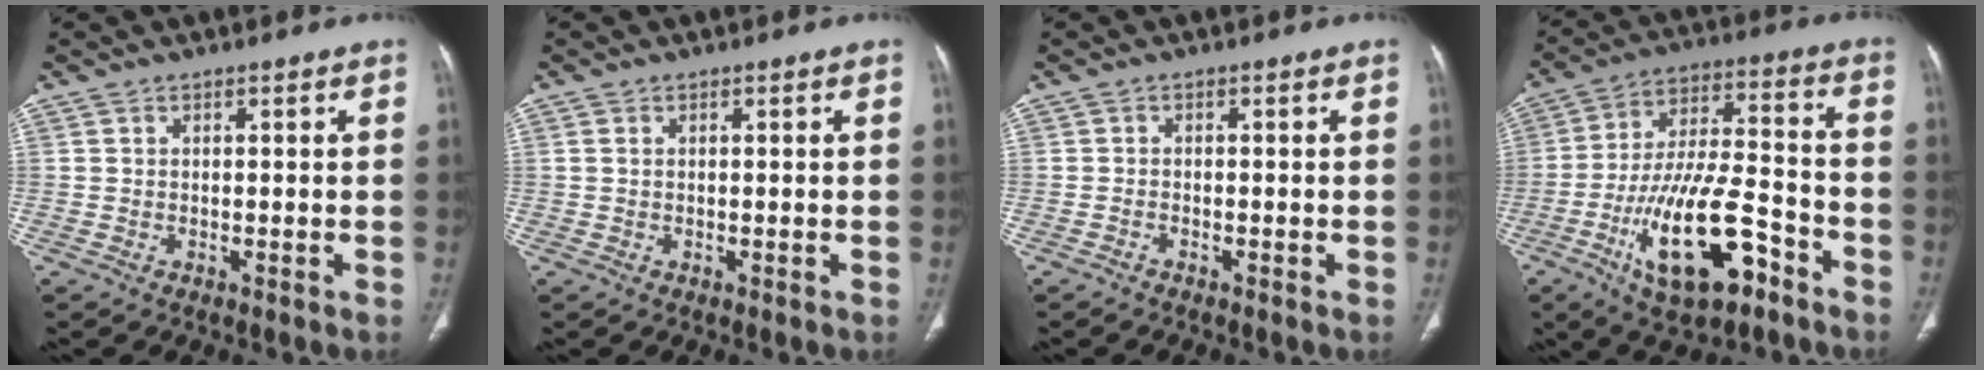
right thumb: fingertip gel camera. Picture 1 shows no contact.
{"total": 0.6, "force": [0.2, 0.4, 0.5], "torque": [-0.012, 0.003, 0.005]}
{"total": 0.6, "force": [-0.5, 0.1, 0.1], "torque": [-0.006, 0.002, -0.012]}
{"total": 19.0, "force": [-9.0, 7.3, 15.0], "torque": [-0.262, 0.053, -0.146]}